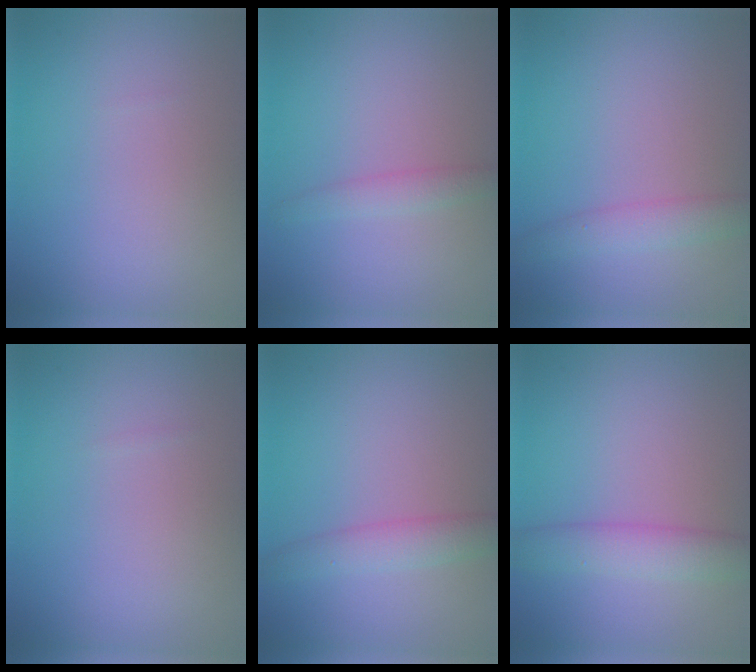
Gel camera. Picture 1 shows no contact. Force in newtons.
{"total": 1.5, "press": 1.5, "slide": 0.1}
{"total": 2.4, "press": 2.4, "slide": 0.1}
{"total": 0.0}
{"total": 2.8, "press": 2.8, "slide": 0.1}
{"total": 3.7, "press": 3.6, "slide": 0.2}